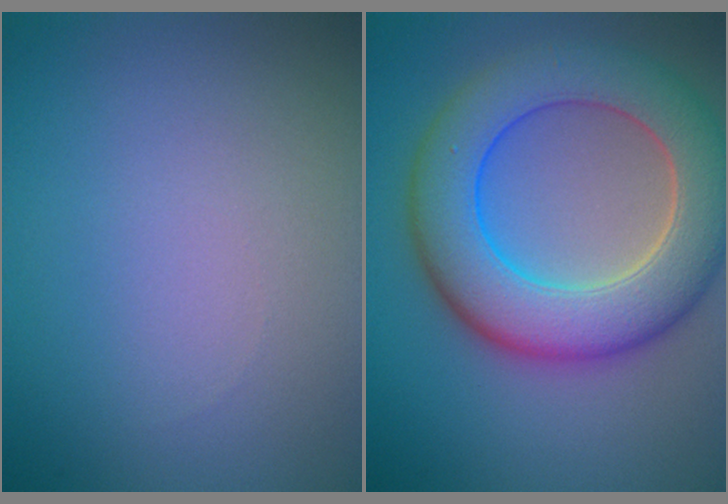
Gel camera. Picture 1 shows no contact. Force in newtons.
{"total": 9.3, "press": 9.3, "slide": 0.8}